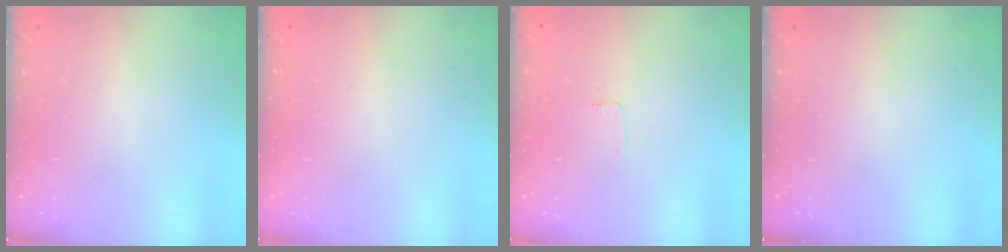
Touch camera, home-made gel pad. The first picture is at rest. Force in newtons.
{"total": 0.0}
{"total": 3.0, "press": 3.0, "slide": 0.2}
{"total": 0.0}